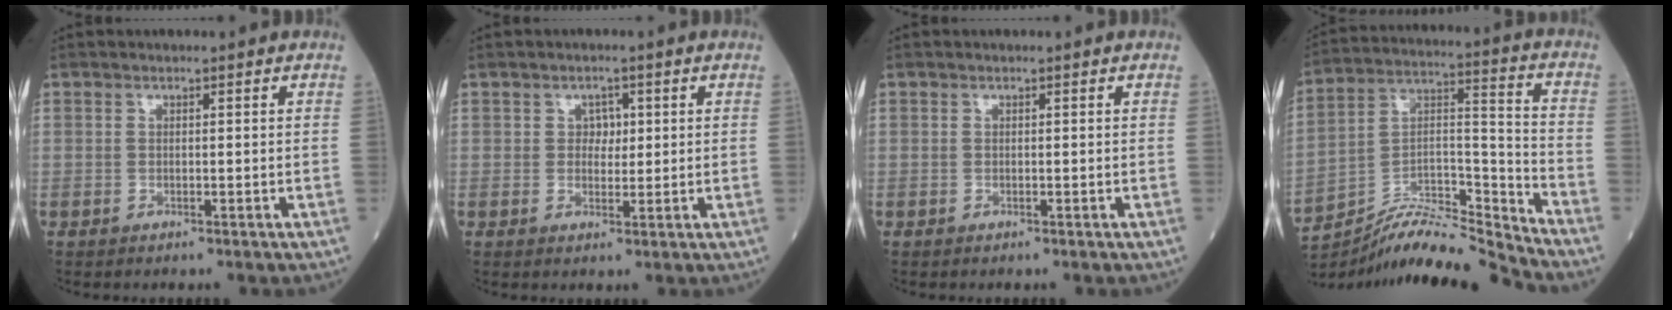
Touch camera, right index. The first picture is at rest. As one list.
[{"total": 2.2, "force": [0.7, 1.6, 1.4], "torque": [-0.014, 0.000, 0.011]}, {"total": 0.0}, {"total": 14.0, "force": [-13.7, -1.0, 2.9], "torque": [-0.044, 0.053, -0.245]}]